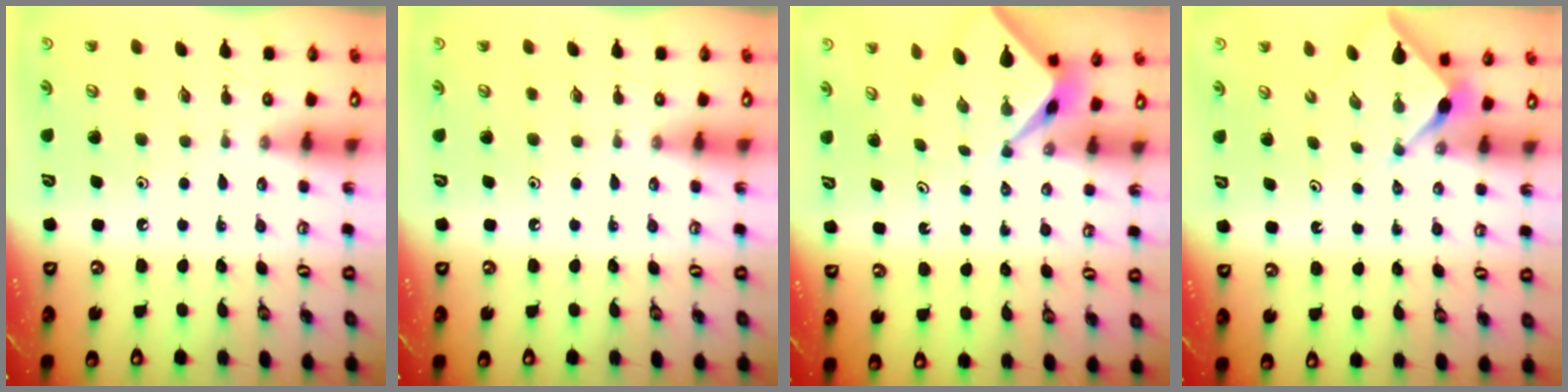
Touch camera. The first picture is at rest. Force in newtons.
{"total": 0.0}
{"total": 2.3, "press": 2.3, "slide": 0.2}
{"total": 2.9, "press": 2.9, "slide": 0.4}